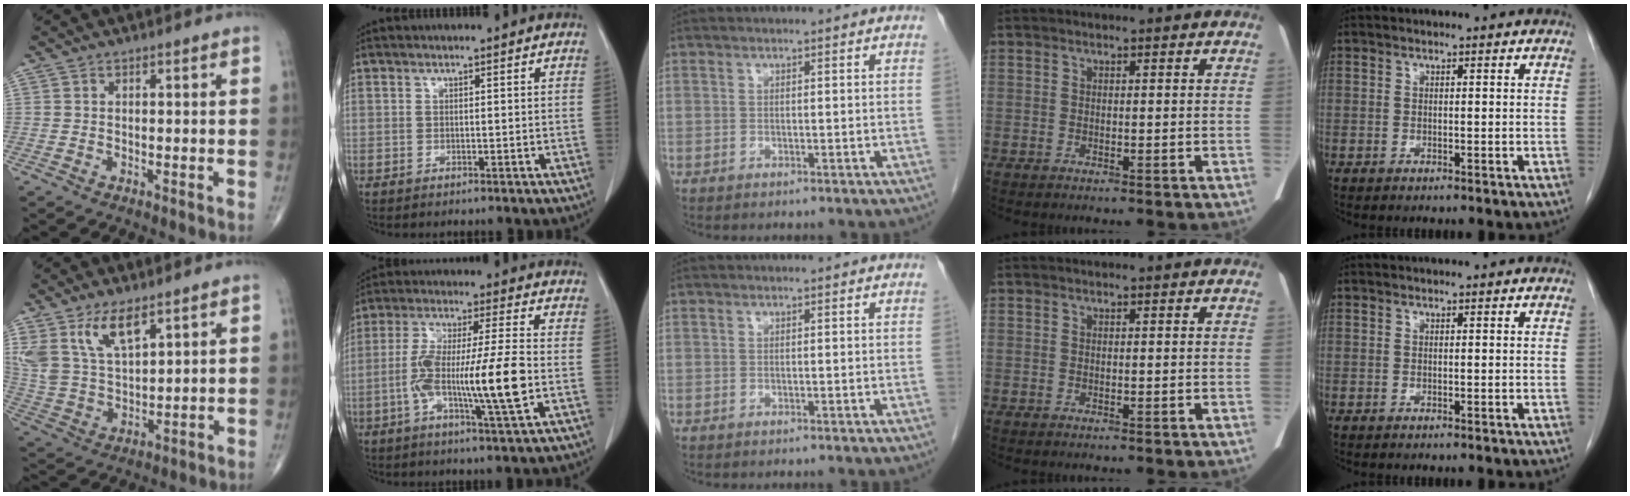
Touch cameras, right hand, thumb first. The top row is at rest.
{"thumb": {"total": 11.7, "force": [7.0, 5.1, 7.9], "torque": [-0.149, -0.024, 0.151]}, "index": {"total": 13.8, "force": [-2.7, 0.6, 13.6], "torque": [-0.250, -0.001, -0.051]}}